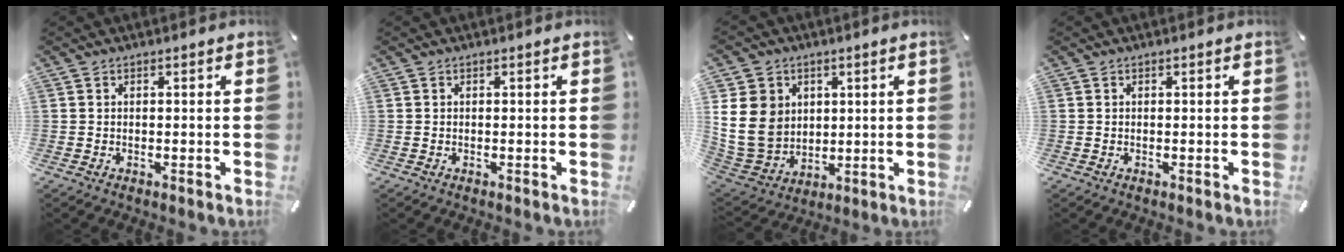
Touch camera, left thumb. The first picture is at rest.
{"total": 0.0}
{"total": 13.8, "force": [3.0, 12.0, 6.0], "torque": [-0.142, -0.014, 0.059]}
{"total": 0.0}